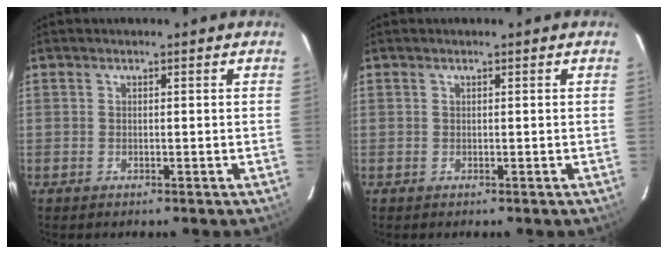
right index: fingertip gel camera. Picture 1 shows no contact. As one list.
[{"total": 0.0}]